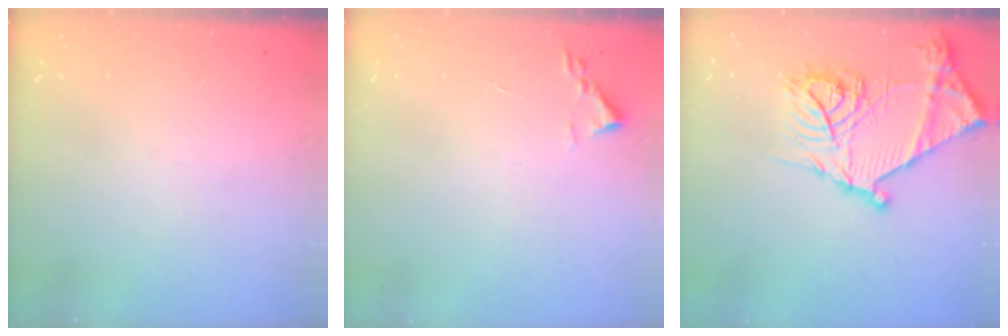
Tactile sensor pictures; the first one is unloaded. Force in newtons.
{"total": 1.8, "press": 1.7, "slide": 0.2}
{"total": 22.3, "press": 22.2, "slide": 2.0}